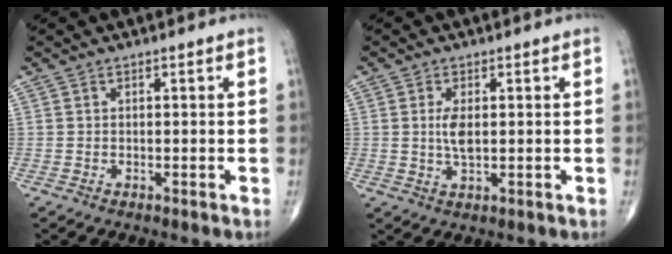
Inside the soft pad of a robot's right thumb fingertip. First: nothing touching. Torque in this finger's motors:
{"motor_torque": [-0.58, 0.51, 0.54, 0.01, 0.12]}